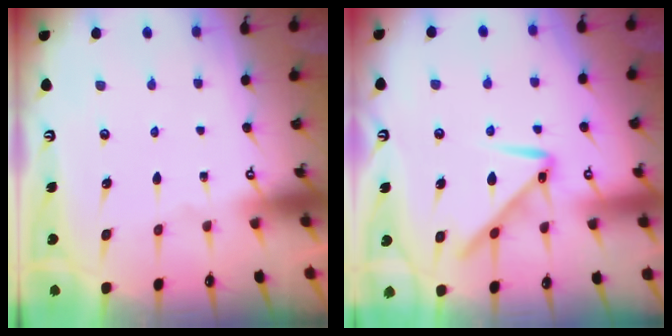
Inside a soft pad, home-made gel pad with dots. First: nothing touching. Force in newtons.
{"total": 10.3, "press": 10.3, "slide": 0.4}